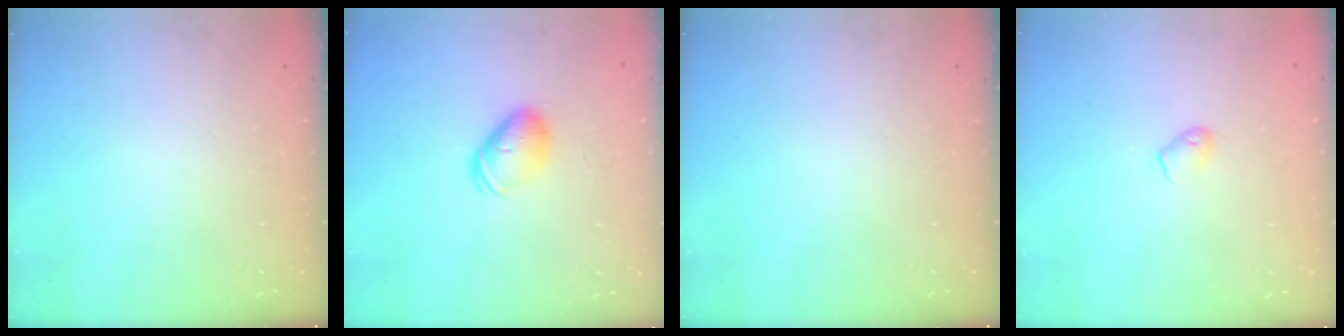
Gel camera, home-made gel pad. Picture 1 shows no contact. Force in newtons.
{"total": 8.3, "press": 8.3, "slide": 0.8}
{"total": 0.0}
{"total": 4.6, "press": 4.5, "slide": 1.0}